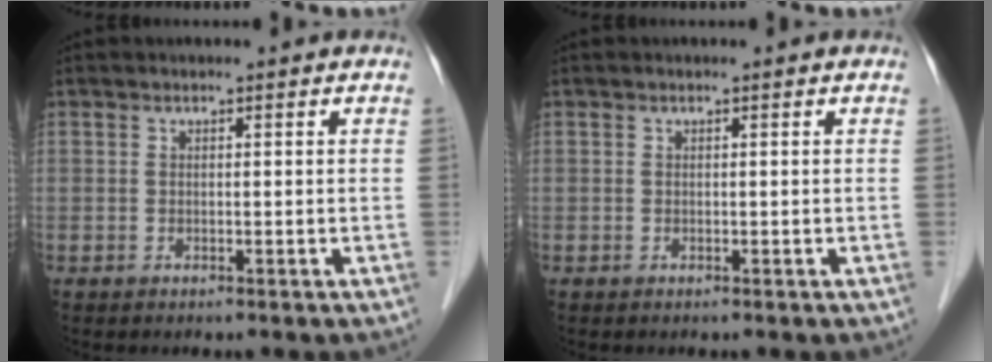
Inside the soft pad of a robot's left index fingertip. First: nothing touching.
{"total": 0.0}